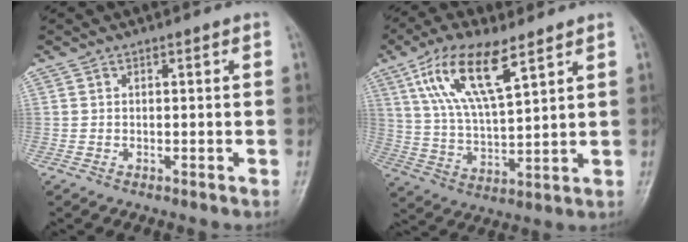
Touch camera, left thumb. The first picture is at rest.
{"total": 13.5, "force": [7.1, 4.6, 10.6], "torque": [-0.192, -0.020, 0.141]}